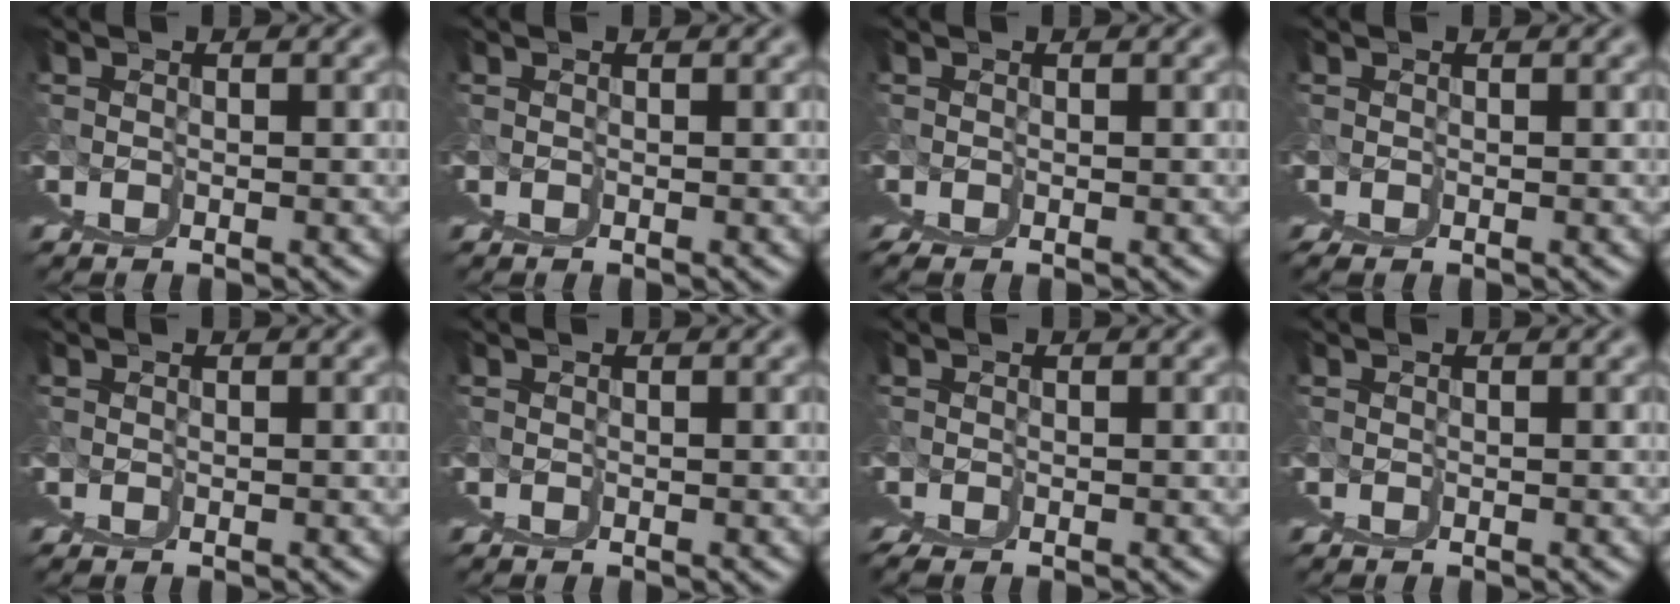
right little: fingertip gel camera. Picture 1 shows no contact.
{"total": 0.0}
{"total": 1.5, "force": [-0.3, 1.0, 1.1], "torque": [-0.020, 0.000, -0.004]}
{"total": 1.3, "force": [-0.4, 1.0, 0.8], "torque": [-0.018, -0.002, -0.004]}
{"total": 0.5, "force": [-0.1, 0.5, 0.2], "torque": [-0.008, -0.003, 0.000]}
{"total": 0.0}
{"total": 1.5, "force": [-0.4, 1.0, 1.1], "torque": [-0.019, 0.000, -0.004]}
{"total": 0.0}